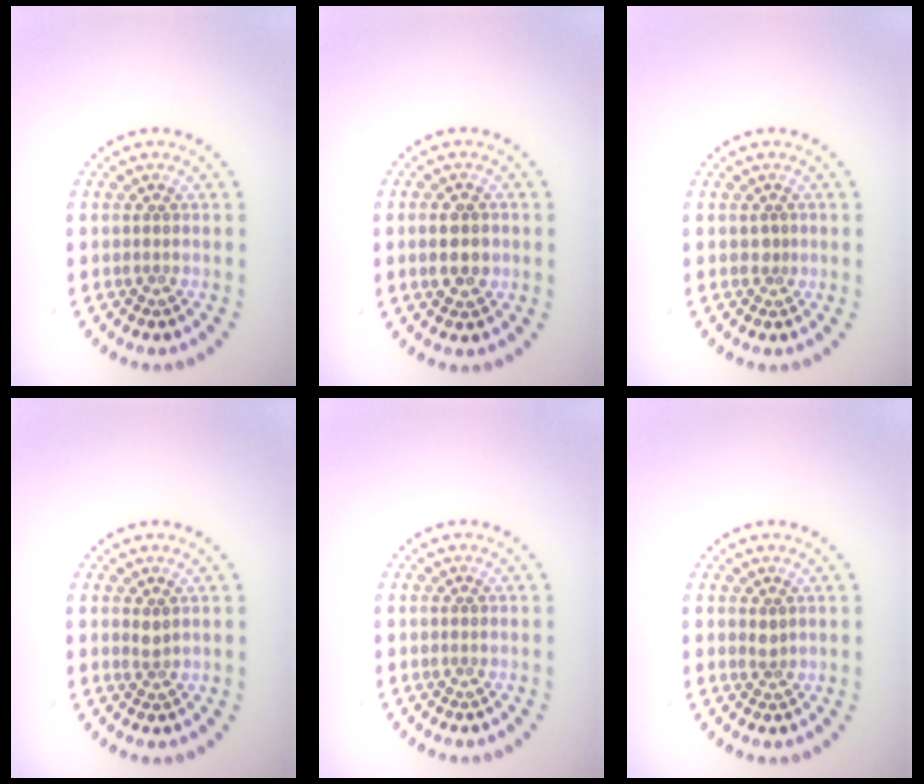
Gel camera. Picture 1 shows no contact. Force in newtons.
{"total": 2.9, "press": 2.9, "slide": 0.1}
{"total": 0.8, "press": 0.5, "slide": 0.6}
{"total": 0.9, "press": 0.6, "slide": 0.7}
{"total": 0.0}
{"total": 0.8, "press": 0.6, "slide": 0.6}